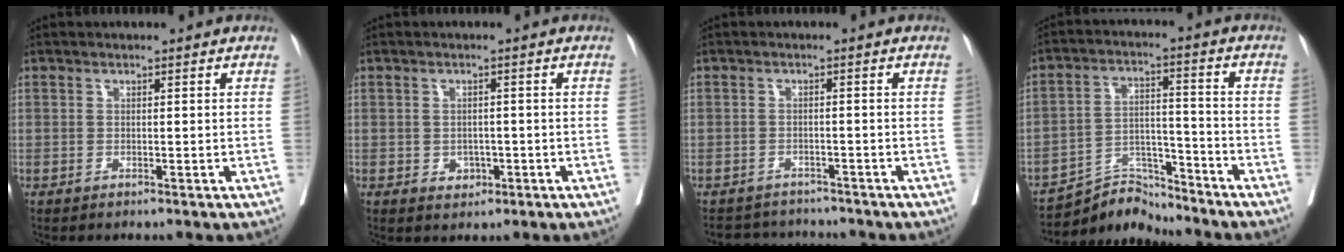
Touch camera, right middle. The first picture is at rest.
{"total": 2.2, "force": [-0.7, 1.8, 1.1], "torque": [-0.011, 0.003, -0.003]}
{"total": 5.3, "force": [-5.1, 1.5, -0.1], "torque": [0.007, 0.006, -0.072]}
{"total": 7.4, "force": [-7.3, 0.6, -1.1], "torque": [0.017, 0.020, -0.129]}